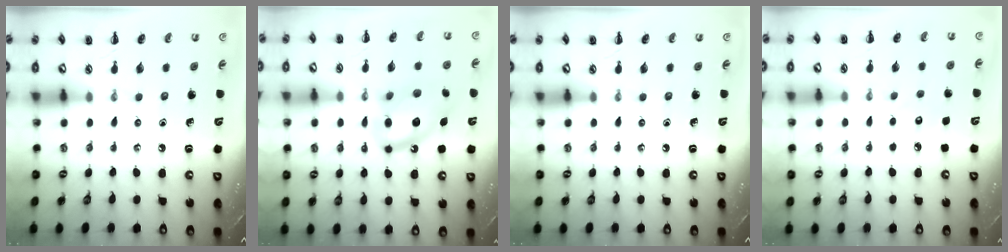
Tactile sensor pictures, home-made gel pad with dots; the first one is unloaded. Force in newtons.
{"total": 15.8, "press": 15.6, "slide": 3.0}
{"total": 0.0}
{"total": 4.4, "press": 4.3, "slide": 1.0}